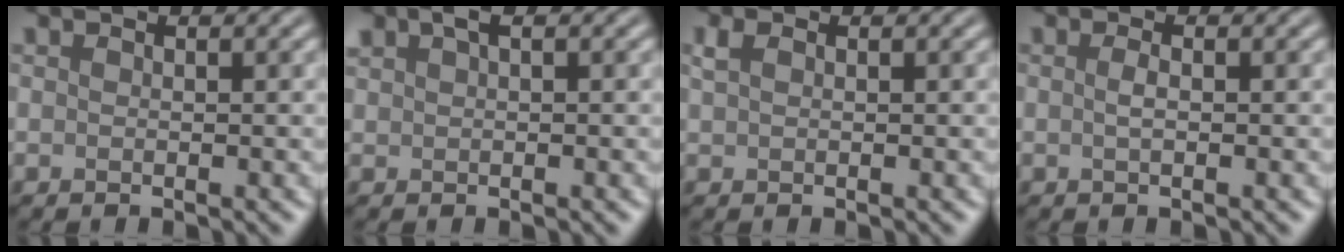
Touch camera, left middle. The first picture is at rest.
{"total": 1.5, "force": [1.0, 0.6, 1.0], "torque": [-0.025, 0.007, 0.020]}
{"total": 1.2, "force": [0.6, 0.6, 0.8], "torque": [-0.018, 0.005, 0.012]}
{"total": 1.0, "force": [0.0, 0.3, 0.9], "torque": [-0.021, 0.001, 0.001]}